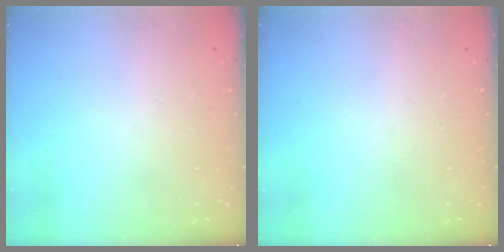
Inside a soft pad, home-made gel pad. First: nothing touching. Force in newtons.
{"total": 0.0}